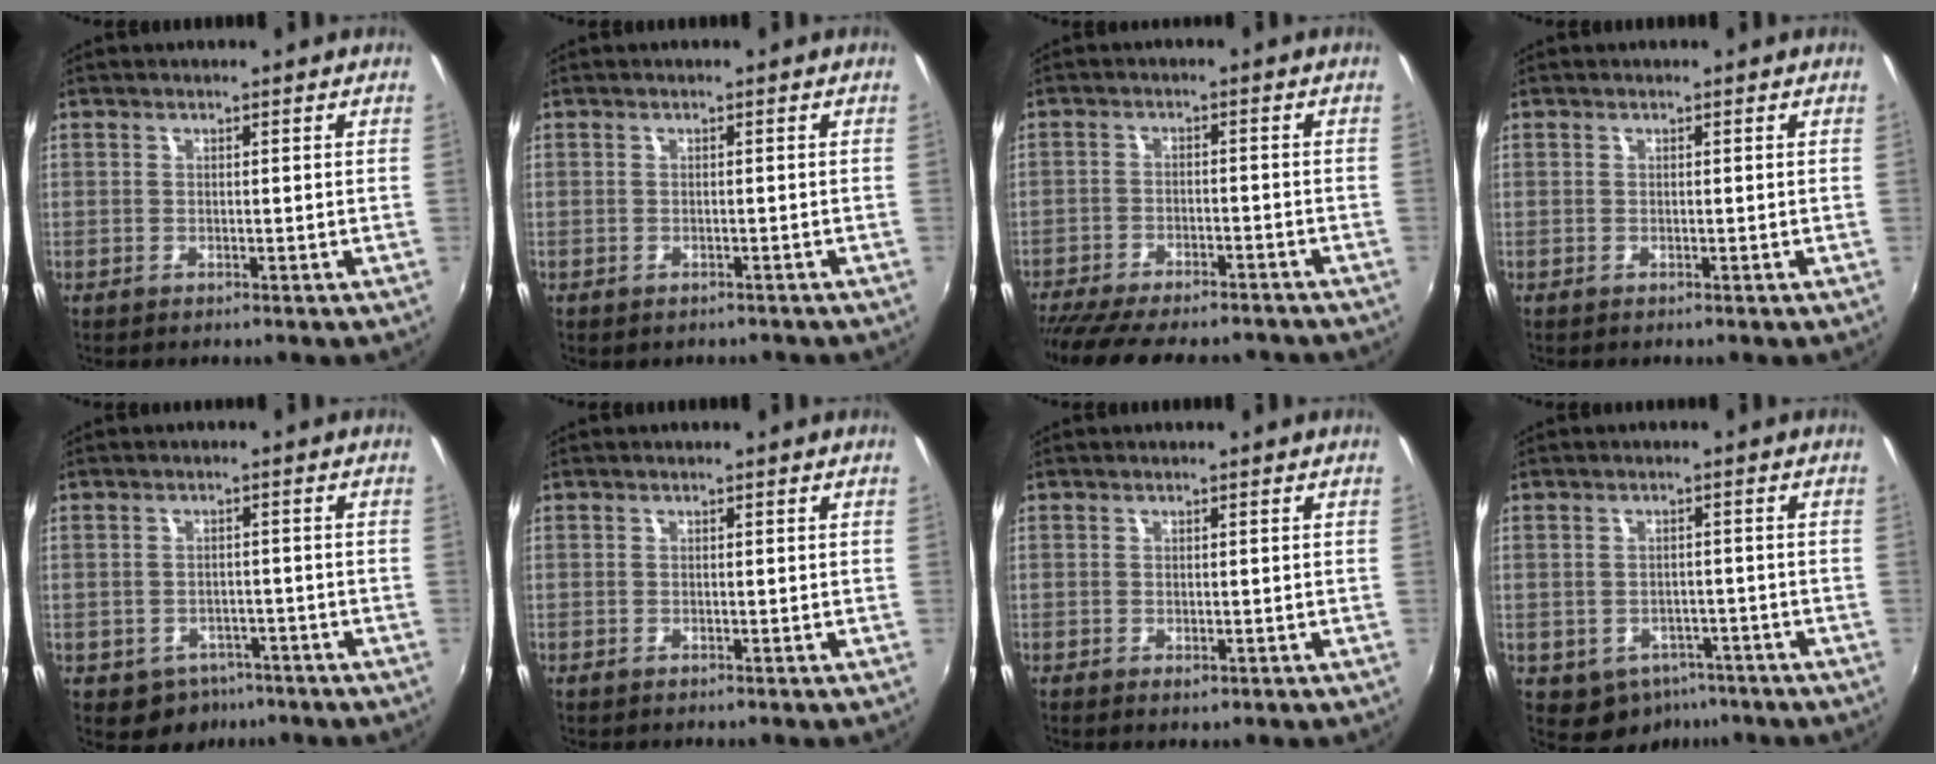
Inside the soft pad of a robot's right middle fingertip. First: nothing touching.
{"total": 1.6, "force": [-1.2, 0.8, 0.5], "torque": [-0.013, -0.007, -0.014]}
{"total": 17.1, "force": [-14.4, 4.7, 7.9], "torque": [-0.165, -0.035, -0.211]}
{"total": 0.0}
{"total": 5.8, "force": [-3.4, 4.4, 1.5], "torque": [-0.041, -0.001, -0.038]}
{"total": 0.0}
{"total": 0.6, "force": [-0.2, 0.4, 0.4], "torque": [-0.005, -0.003, -0.004]}
{"total": 6.5, "force": [-3.8, 4.8, 2.1], "torque": [-0.052, -0.005, -0.039]}